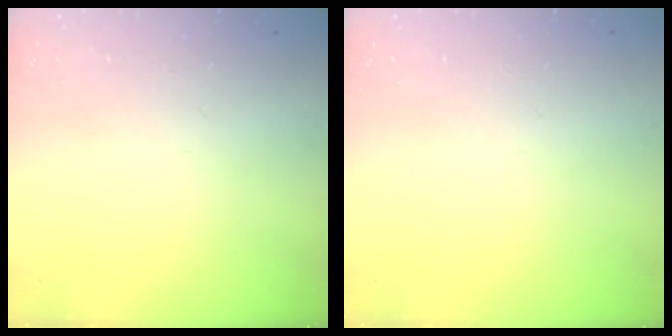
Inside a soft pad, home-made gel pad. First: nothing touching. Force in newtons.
{"total": 0.0}